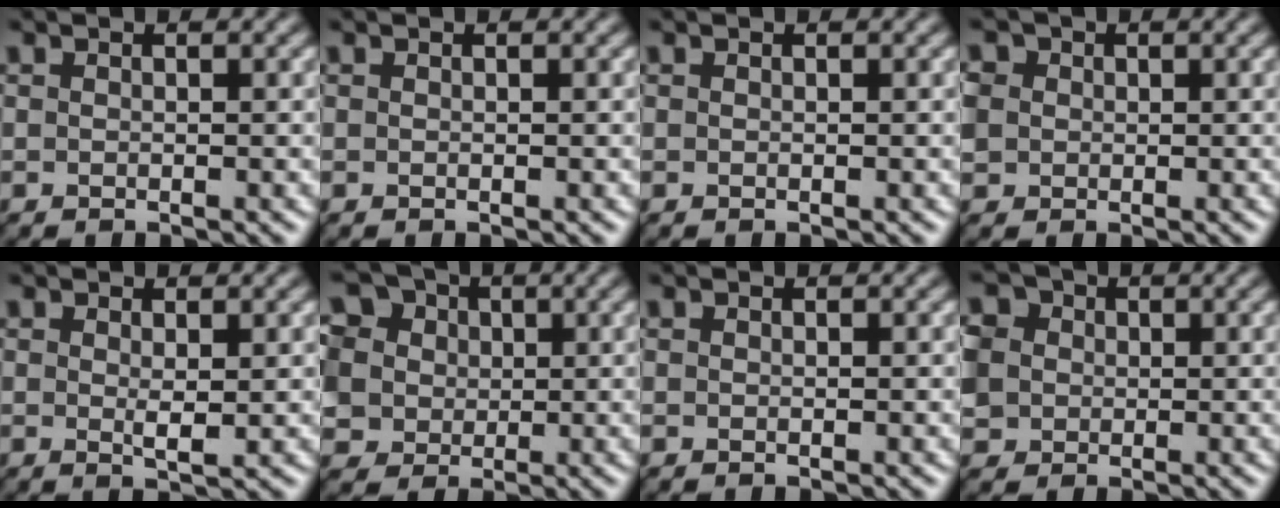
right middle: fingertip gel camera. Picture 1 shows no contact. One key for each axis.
{"total": 0.0}
{"total": 0.0}
{"total": 2.6, "fx": 0.3, "fy": 2.4, "fz": 0.9, "tx": -0.033, "ty": 0.011, "tz": 0.004}
{"total": 1.3, "fx": 0.4, "fy": 0.2, "fz": 1.3, "tx": -0.021, "ty": -0.004, "tz": 0.005}
{"total": 10.2, "fx": 1.4, "fy": 9.2, "fz": 4.2, "tx": -0.116, "ty": 0.024, "tz": 0.012}
{"total": 0.0}
{"total": 4.8, "fx": 0.5, "fy": 4.3, "fz": 2.0, "tx": -0.059, "ty": 0.021, "tz": 0.008}